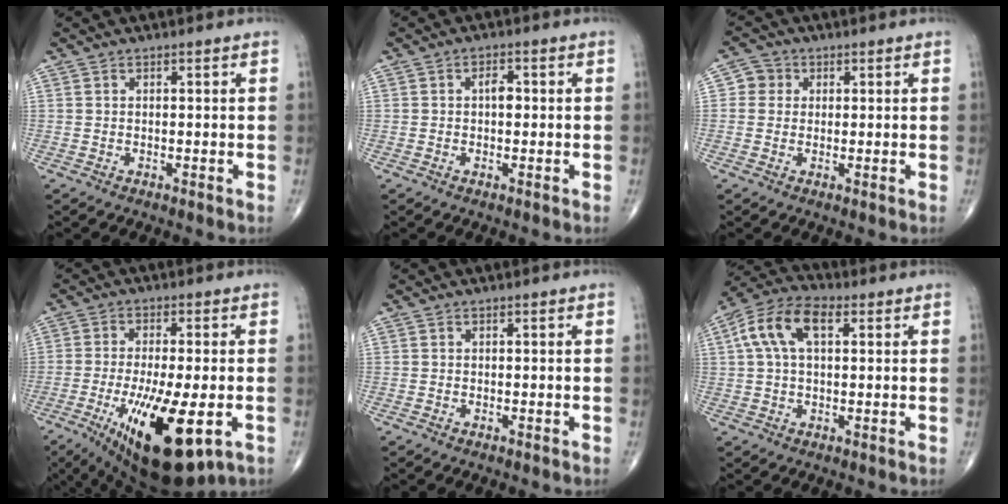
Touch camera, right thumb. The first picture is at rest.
{"total": 2.4, "force": [0.1, 1.4, 2.0], "torque": [-0.023, 0.005, -0.001]}
{"total": 3.3, "force": [0.5, 3.2, 0.7], "torque": [0.010, 0.004, 0.001]}
{"total": 18.0, "force": [-6.0, 5.8, 16.0], "torque": [-0.270, -0.019, -0.080]}
{"total": 0.0}
{"total": 10.2, "force": [2.7, 5.5, 8.2], "torque": [-0.167, 0.031, 0.045]}